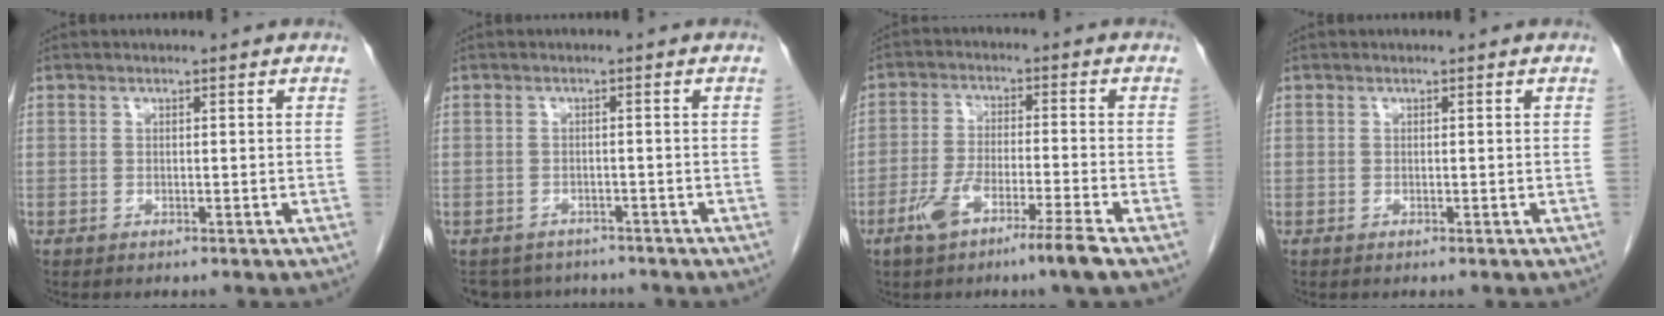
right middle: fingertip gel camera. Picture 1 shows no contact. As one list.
[{"total": 6.1, "force": [-5.4, 2.7, 0.3], "torque": [-0.001, 0.004, -0.071]}, {"total": 7.6, "force": [-4.8, 0.0, 5.9], "torque": [-0.118, -0.003, -0.089]}, {"total": 0.0}]